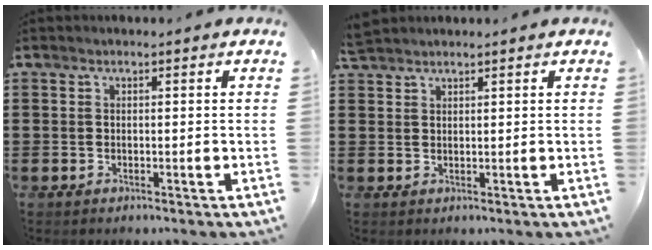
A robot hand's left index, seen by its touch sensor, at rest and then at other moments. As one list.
[{"total": 1.8, "force": [1.7, 0.3, 0.3], "torque": [-0.009, 0.002, 0.035]}]